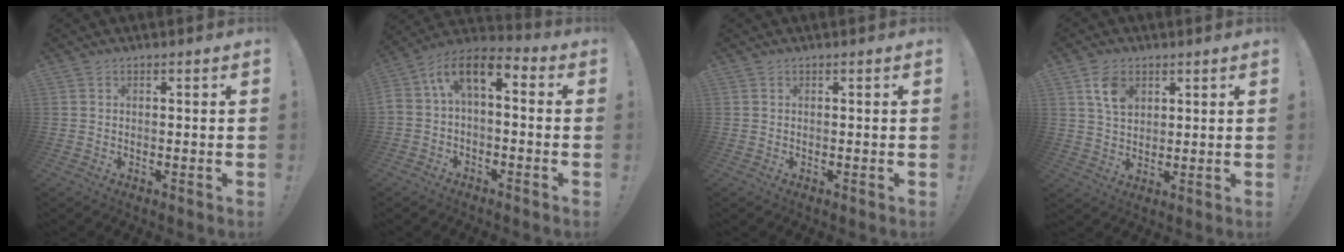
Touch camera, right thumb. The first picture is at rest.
{"total": 7.9, "force": [1.1, 4.3, 6.5], "torque": [-0.121, 0.006, 0.024]}
{"total": 0.0}
{"total": 7.7, "force": [3.6, 5.3, 4.3], "torque": [-0.067, -0.007, 0.068]}